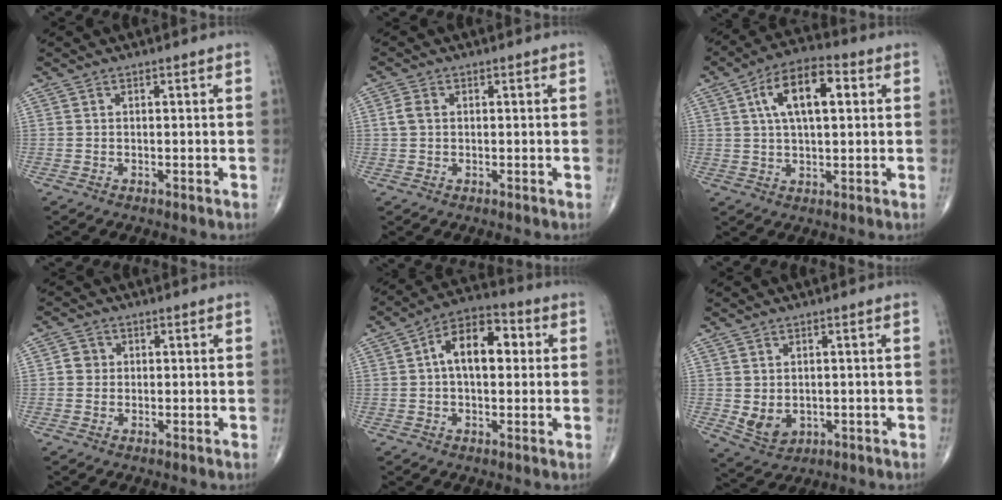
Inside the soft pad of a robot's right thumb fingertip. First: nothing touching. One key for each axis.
{"total": 2.3, "fx": 0.3, "fy": 1.7, "fz": 1.6, "tx": -0.037, "ty": 0.007, "tz": 0.005}
{"total": 12.1, "fx": 3.2, "fy": 5.5, "fz": 10.3, "tx": -0.170, "ty": 0.015, "tz": 0.049}
{"total": 2.4, "fx": 0.2, "fy": 2.3, "fz": 0.8, "tx": 0.002, "ty": 0.005, "tz": 0.001}
{"total": 11.3, "fx": 1.7, "fy": 6.4, "fz": 9.2, "tx": -0.131, "ty": 0.026, "tz": 0.017}
{"total": 5.0, "fx": -0.3, "fy": 3.8, "fz": 3.3, "tx": -0.047, "ty": -0.009, "tz": 0.013}